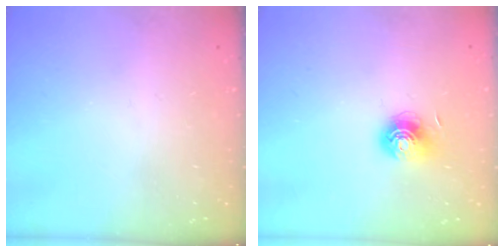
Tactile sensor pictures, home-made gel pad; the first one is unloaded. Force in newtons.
{"total": 7.0, "press": 7.0, "slide": 0.5}